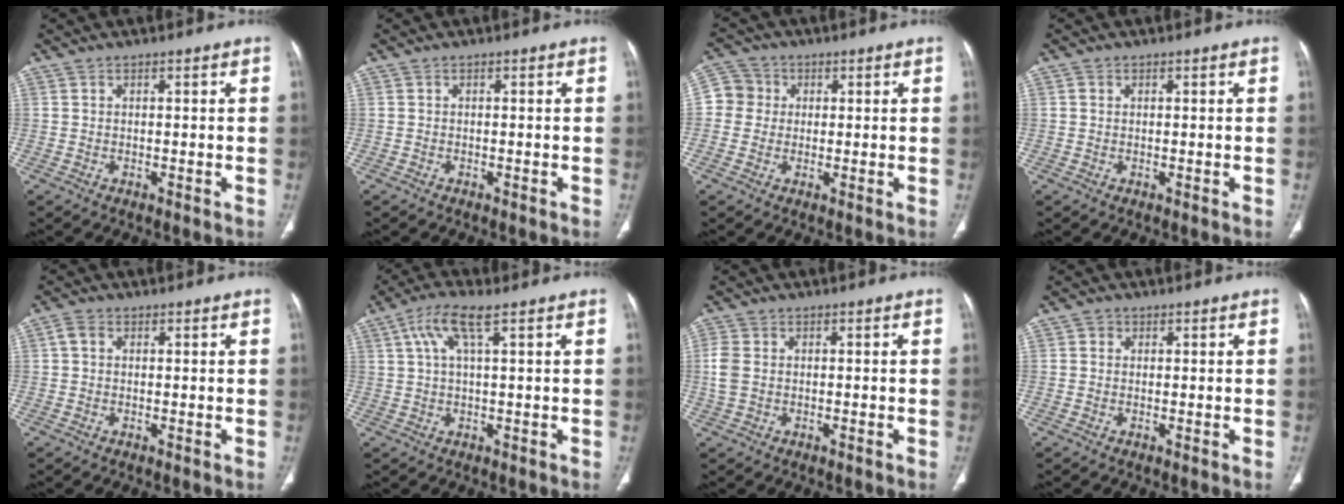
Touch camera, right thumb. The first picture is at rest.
{"total": 0.0}
{"total": 5.9, "force": [0.5, 5.8, 1.4], "torque": [-0.007, 0.011, 0.003]}
{"total": 0.5, "force": [0.1, 0.5, 0.2], "torque": [0.001, 0.001, 0.002]}
{"total": 2.0, "force": [0.3, 1.6, 1.2], "torque": [-0.025, 0.008, 0.006]}
{"total": 5.9, "force": [2.4, 1.2, 5.3], "torque": [-0.121, 0.014, 0.049]}
{"total": 3.7, "force": [-0.3, 2.7, 2.5], "torque": [-0.077, 0.006, -0.007]}
{"total": 1.2, "force": [0.3, 1.1, 0.4], "torque": [0.000, 0.002, 0.002]}